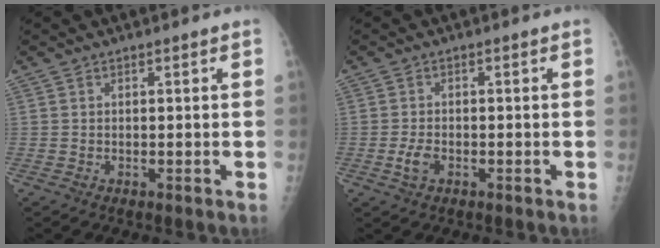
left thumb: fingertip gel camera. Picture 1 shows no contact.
{"total": 2.7, "force": [-1.0, 1.6, 1.9], "torque": [-0.039, 0.005, -0.018]}